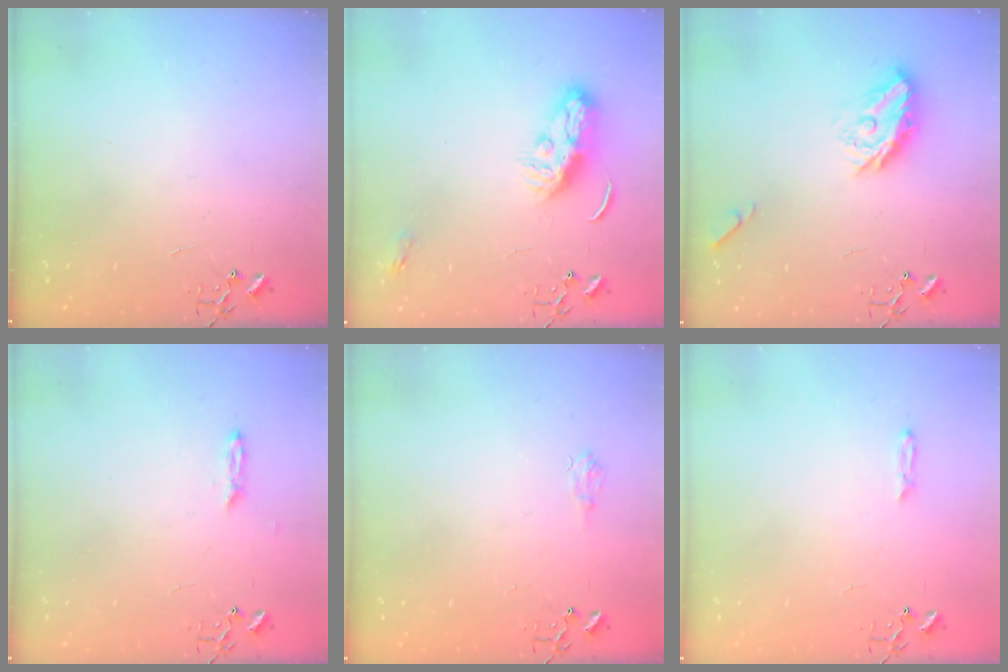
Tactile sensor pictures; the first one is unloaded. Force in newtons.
{"total": 8.8, "press": 8.8, "slide": 0.5}
{"total": 11.3, "press": 11.3, "slide": 0.6}
{"total": 2.3, "press": 2.2, "slide": 0.4}
{"total": 6.1, "press": 6.1, "slide": 0.8}
{"total": 3.7, "press": 3.6, "slide": 0.4}